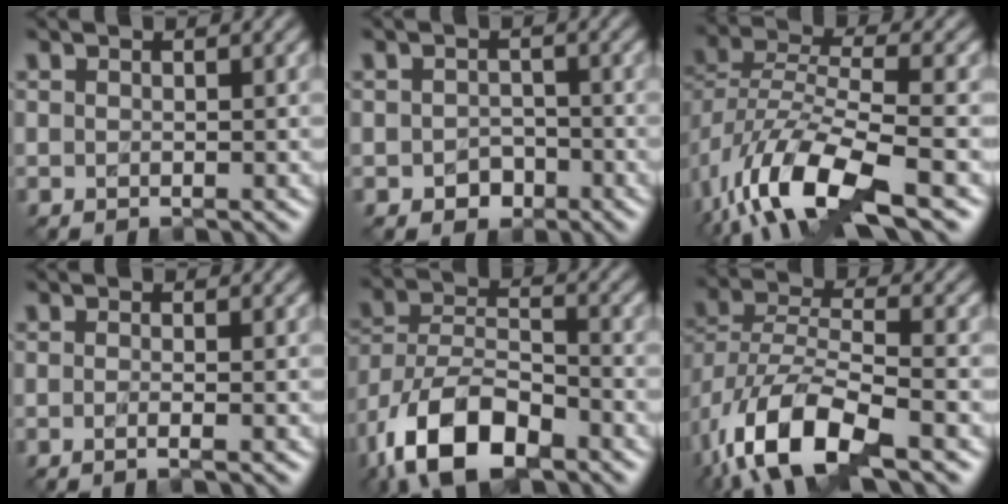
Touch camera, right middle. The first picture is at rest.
{"total": 1.8, "force": [-0.9, 1.5, 0.7], "torque": [-0.007, 0.001, -0.016]}
{"total": 10.7, "force": [-5.4, 4.4, 8.1], "torque": [-0.163, -0.006, -0.107]}
{"total": 1.8, "force": [-0.5, 0.7, 1.5], "torque": [-0.011, -0.007, -0.016]}
{"total": 11.1, "force": [-6.7, 5.4, 7.0], "torque": [-0.132, 0.001, -0.127]}
{"total": 10.3, "force": [-5.3, 4.6, 7.5], "torque": [-0.151, -0.011, -0.100]}